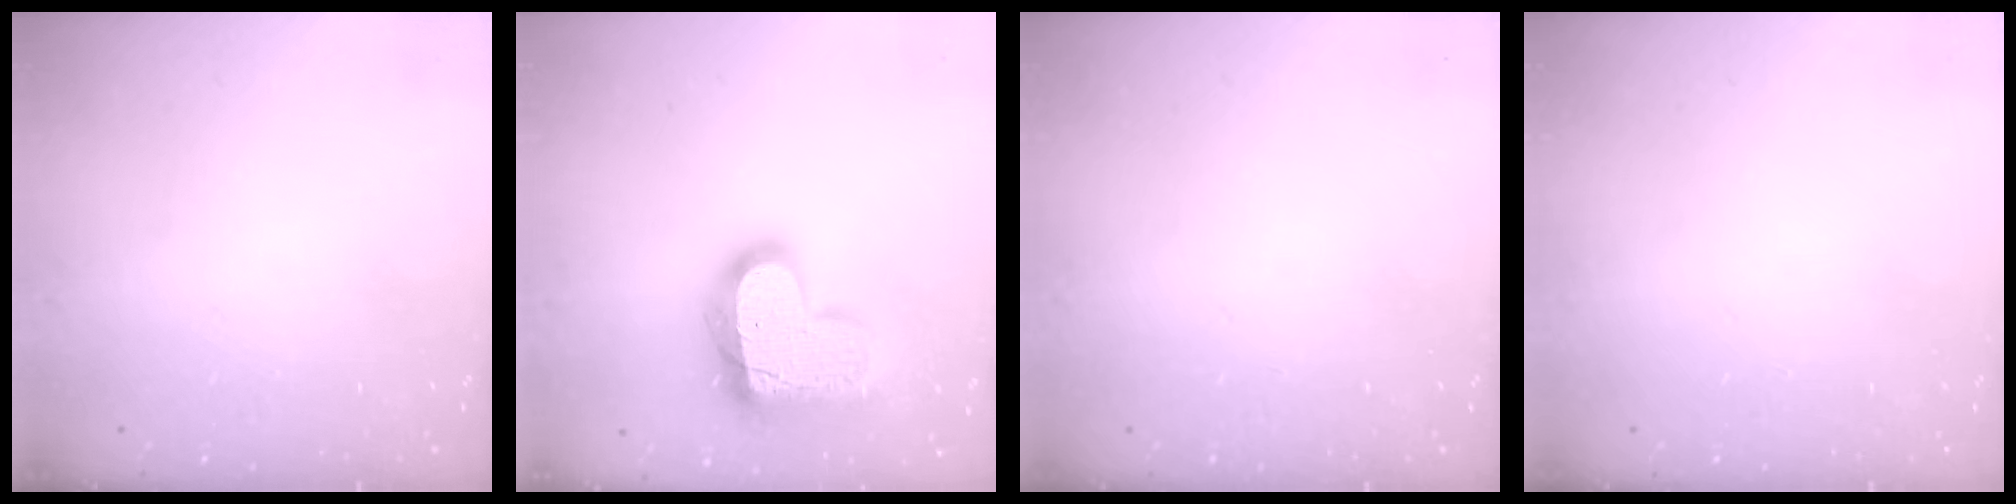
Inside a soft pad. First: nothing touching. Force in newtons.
{"total": 20.2, "press": 20.1, "slide": 1.3}
{"total": 0.0}
{"total": 0.0}